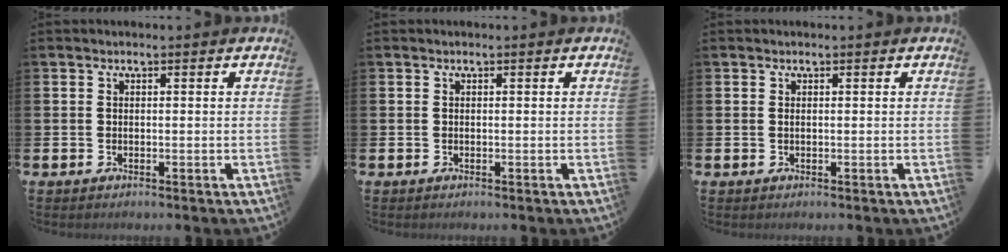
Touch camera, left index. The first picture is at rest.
{"total": 0.0}
{"total": 0.0}